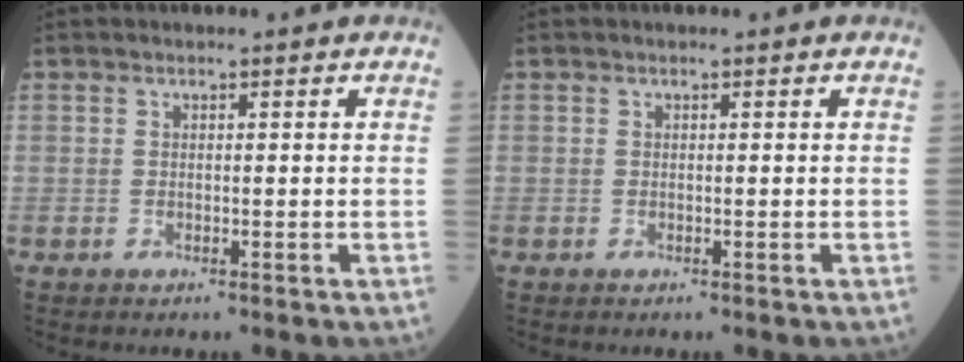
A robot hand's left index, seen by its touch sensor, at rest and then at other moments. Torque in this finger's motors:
{"motor_torque": [0.00, 0.00, 0.00, -0.01]}